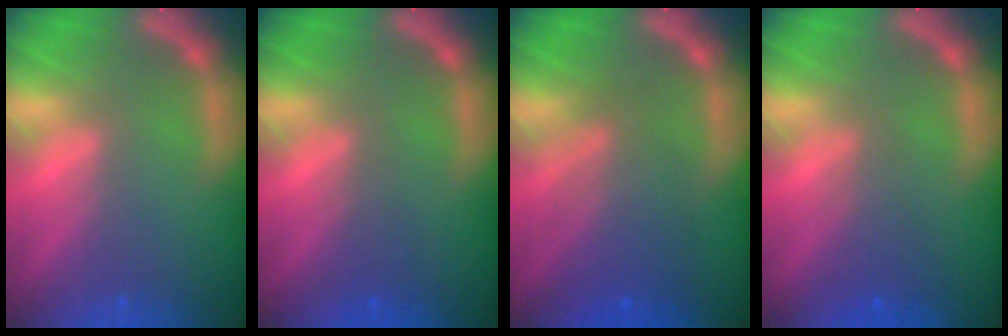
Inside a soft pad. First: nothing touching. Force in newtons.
{"total": 1.5}
{"total": 6.0}
{"total": 2.5}